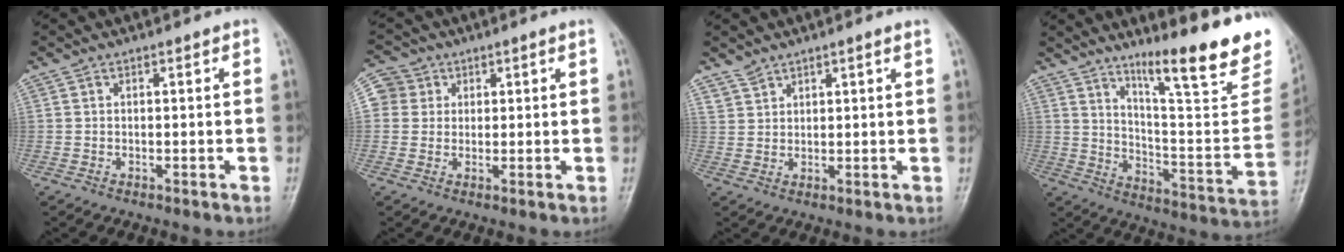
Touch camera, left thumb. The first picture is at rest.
{"total": 4.8, "force": [1.3, 4.6, 0.4], "torque": [0.025, 0.005, 0.017]}
{"total": 2.3, "force": [2.1, 0.9, 0.5], "torque": [0.002, -0.005, 0.038]}
{"total": 22.1, "force": [15.5, 3.5, 15.3], "torque": [-0.187, -0.090, 0.235]}